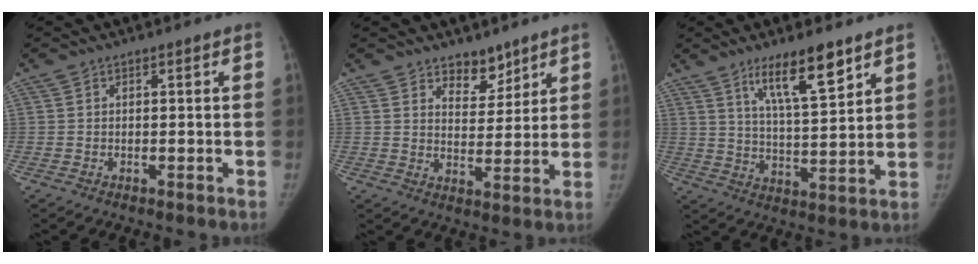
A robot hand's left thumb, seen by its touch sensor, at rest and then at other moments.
{"total": 6.4, "force": [4.9, 3.7, 1.9], "torque": [0.006, -0.036, 0.080]}
{"total": 11.6, "force": [7.4, 2.6, 8.6], "torque": [-0.132, -0.046, 0.132]}